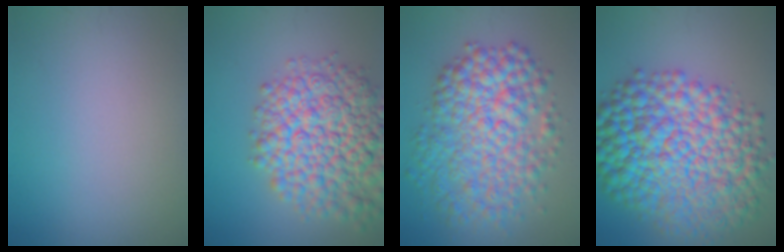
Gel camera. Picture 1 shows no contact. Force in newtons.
{"total": 10.8, "press": 10.8, "slide": 0.4}
{"total": 8.5, "press": 8.5, "slide": 0.1}
{"total": 13.9, "press": 13.9, "slide": 0.0}